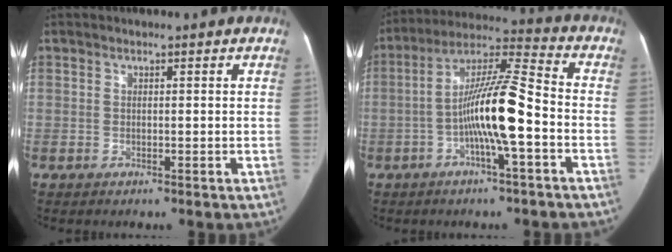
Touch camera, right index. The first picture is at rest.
{"total": 12.4, "force": [-3.2, 0.8, 12.0], "torque": [-0.224, 0.020, -0.060]}